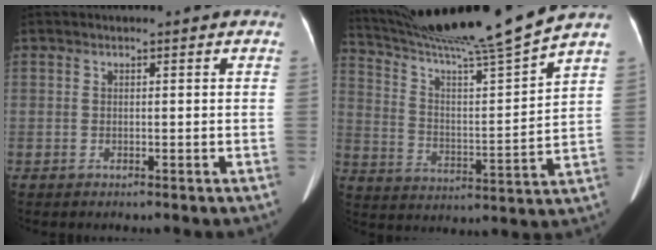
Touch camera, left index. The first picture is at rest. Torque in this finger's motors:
{"motor_torque": [-0.17, -0.64, 0.01, 0.03]}